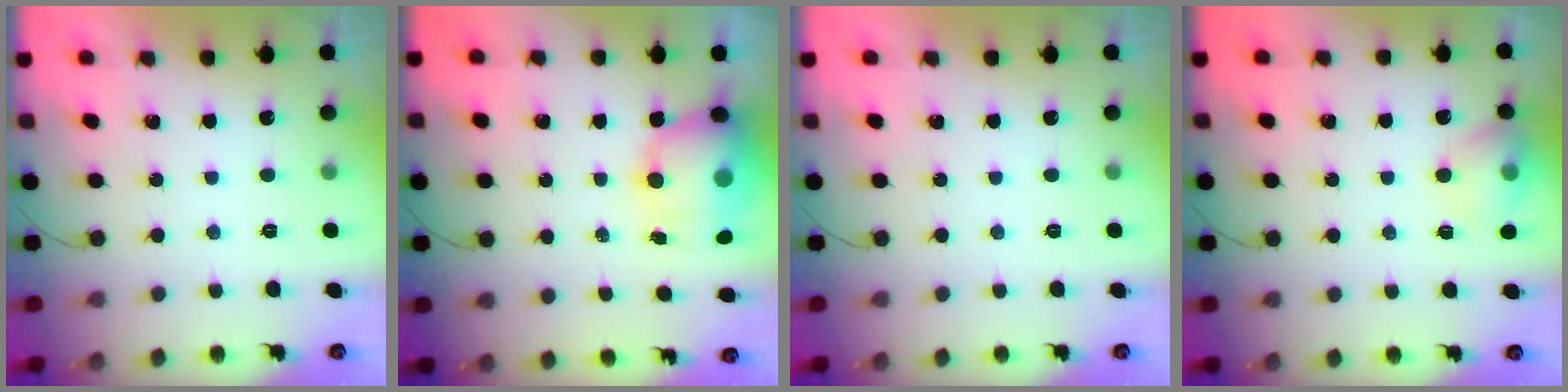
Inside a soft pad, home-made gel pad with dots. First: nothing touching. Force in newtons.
{"total": 12.4, "press": 12.0, "slide": 2.8}
{"total": 0.0}
{"total": 10.6, "press": 10.5, "slide": 1.6}